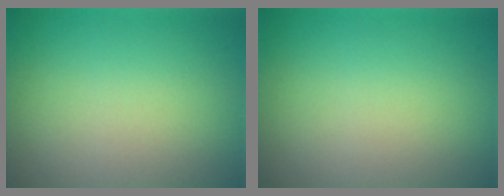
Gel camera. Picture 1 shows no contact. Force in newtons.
{"total": 0.0}